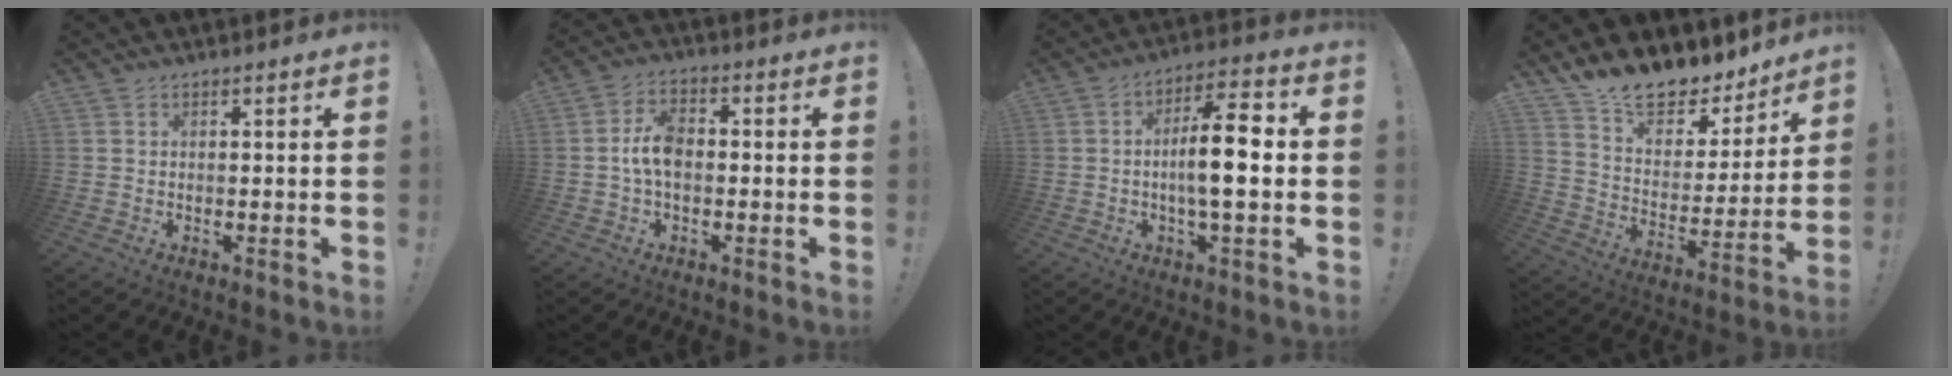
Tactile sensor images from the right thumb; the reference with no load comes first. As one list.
[{"total": 7.3, "force": [-0.7, 4.1, 6.0], "torque": [-0.108, 0.010, -0.011]}, {"total": 12.4, "force": [-0.9, 3.5, 11.9], "torque": [-0.206, 0.010, -0.024]}, {"total": 13.4, "force": [11.8, 4.9, 4.3], "torque": [-0.079, -0.102, 0.209]}]